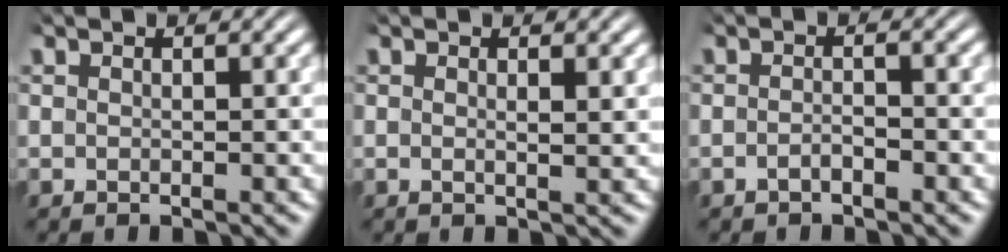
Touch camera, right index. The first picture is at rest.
{"total": 0.8, "force": [0.3, 0.0, 0.7], "torque": [-0.014, -0.007, 0.005]}
{"total": 1.4, "force": [-1.2, 0.2, 0.7], "torque": [-0.011, 0.000, -0.025]}